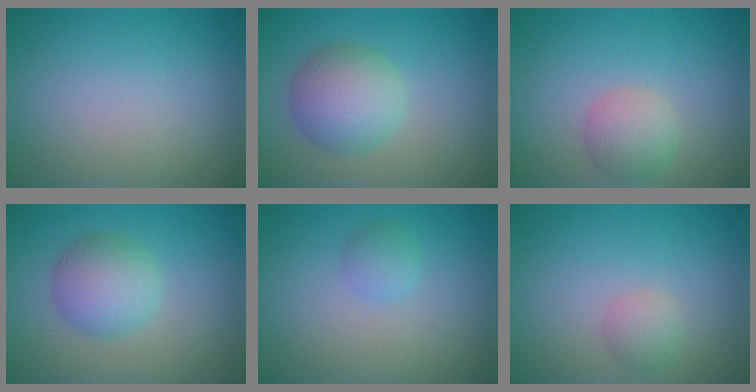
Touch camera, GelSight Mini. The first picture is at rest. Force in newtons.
{"total": 5.1, "press": 5.1, "slide": 0.3}
{"total": 2.8, "press": 2.8, "slide": 0.2}
{"total": 4.1, "press": 4.1, "slide": 0.1}
{"total": 1.3, "press": 1.3, "slide": 0.0}
{"total": 1.6, "press": 1.6, "slide": 0.0}